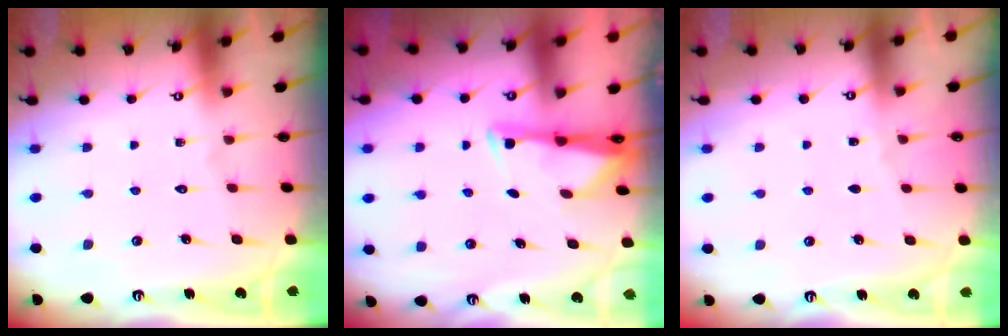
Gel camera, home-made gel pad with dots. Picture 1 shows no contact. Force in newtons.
{"total": 2.7, "press": 2.7, "slide": 0.4}
{"total": 1.8, "press": 1.7, "slide": 0.3}